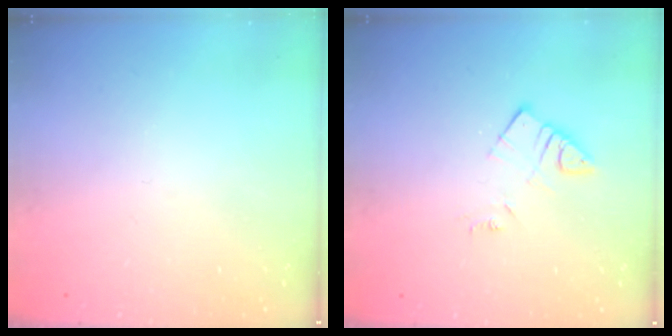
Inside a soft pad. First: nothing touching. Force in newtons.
{"total": 4.4, "press": 4.4, "slide": 0.2}